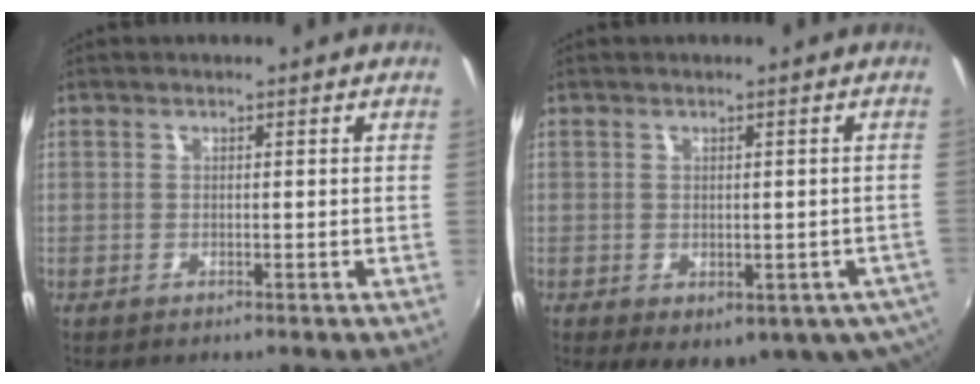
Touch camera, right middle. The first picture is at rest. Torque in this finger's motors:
{"motor_torque": [1.43, -0.71, 0.29, 0.04]}